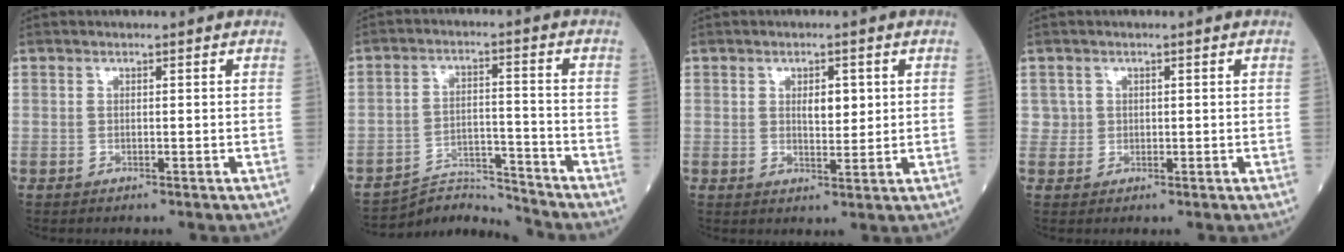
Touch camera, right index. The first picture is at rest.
{"total": 7.0, "force": [-6.8, -0.3, -1.9], "torque": [0.031, 0.023, -0.116]}
{"total": 3.5, "force": [1.0, 1.5, 2.9], "torque": [-0.044, -0.002, 0.015]}
{"total": 1.4, "force": [0.5, 1.3, -0.1], "torque": [0.014, 0.006, 0.007]}